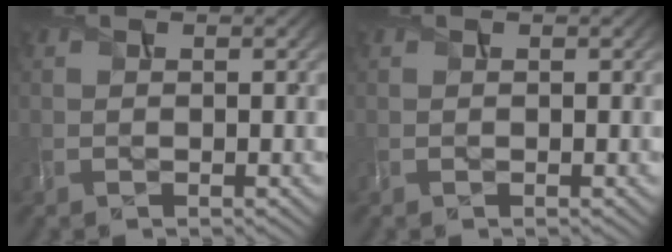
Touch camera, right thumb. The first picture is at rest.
{"total": 0.0}